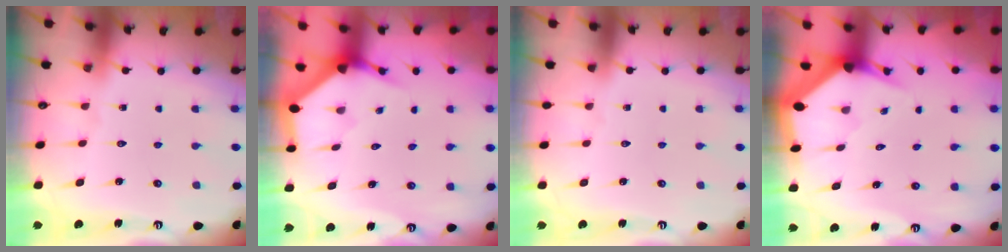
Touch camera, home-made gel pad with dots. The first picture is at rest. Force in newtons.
{"total": 3.6, "press": 3.6, "slide": 0.1}
{"total": 0.0}
{"total": 3.6, "press": 3.6, "slide": 0.3}